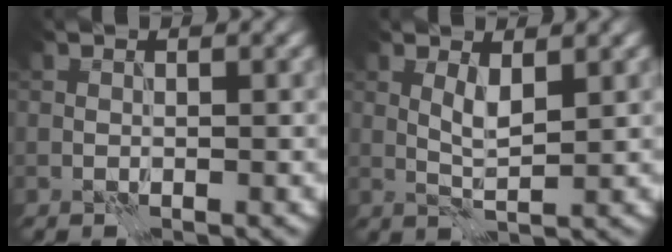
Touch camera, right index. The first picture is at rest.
{"total": 2.0, "force": [0.8, 0.3, 1.8], "torque": [-0.039, -0.002, 0.018]}